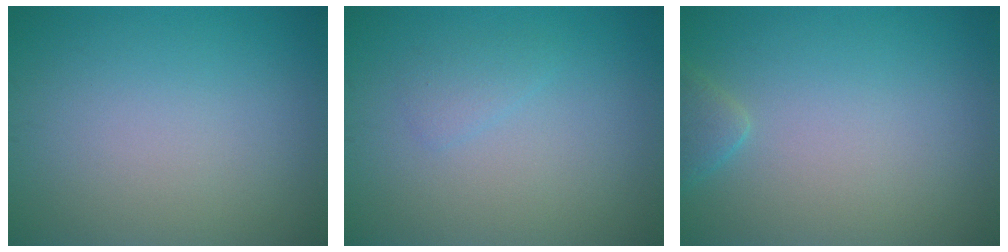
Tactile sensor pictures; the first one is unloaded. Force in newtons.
{"total": 1.1, "press": 1.1, "slide": 0.1}
{"total": 1.5, "press": 1.5, "slide": 0.1}